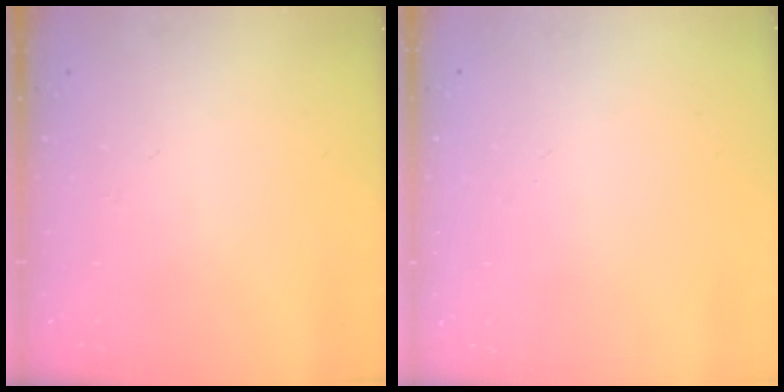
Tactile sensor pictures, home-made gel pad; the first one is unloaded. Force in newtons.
{"total": 2.0, "press": 2.0, "slide": 0.1}